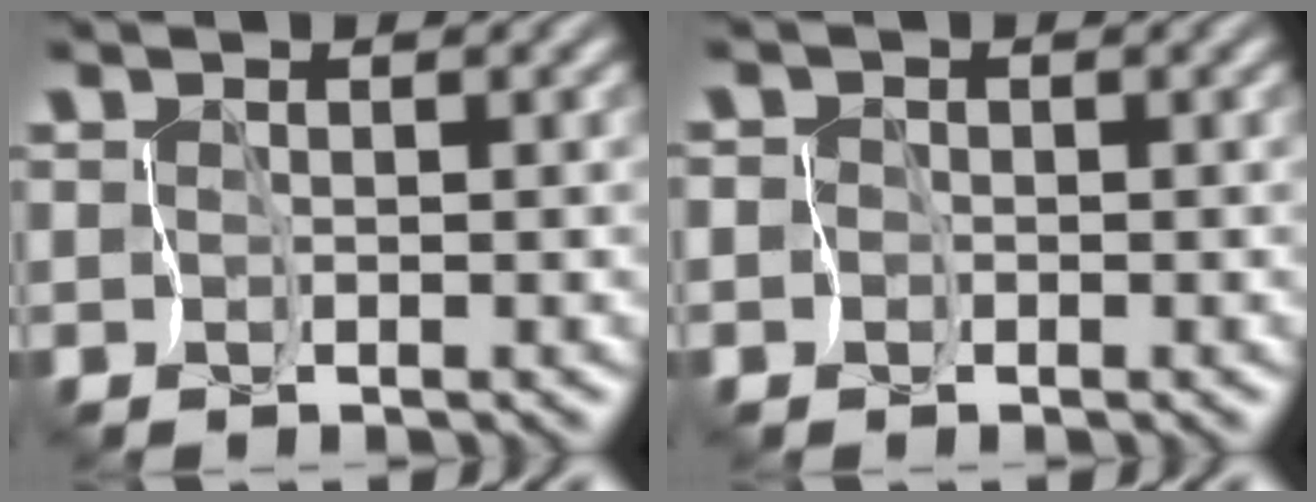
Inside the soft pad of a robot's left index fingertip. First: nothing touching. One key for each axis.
{"total": 2.6, "fx": -0.8, "fy": 2.5, "fz": 0.4, "tx": 0.006, "ty": 0.010, "tz": -0.042}